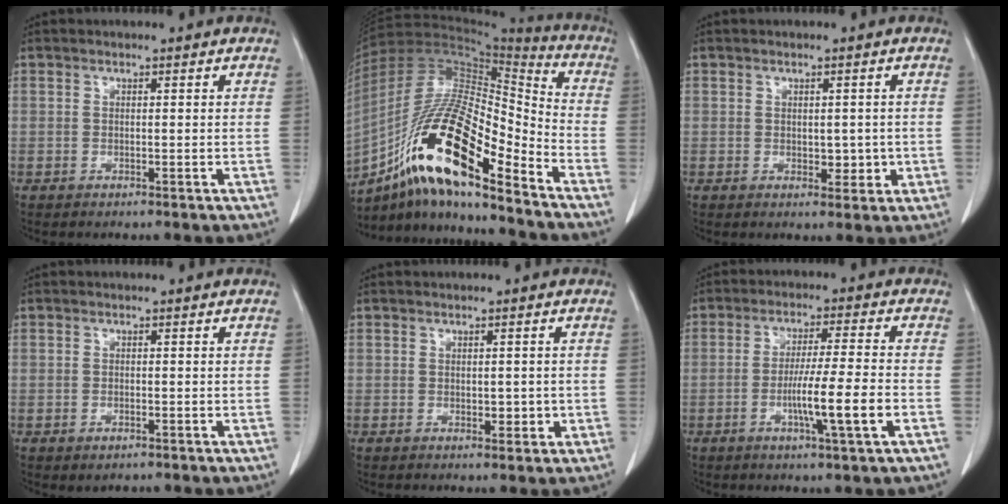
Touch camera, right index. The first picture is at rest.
{"total": 20.3, "force": [-11.5, 4.0, 16.2], "torque": [-0.324, -0.001, -0.204]}
{"total": 2.7, "force": [-0.2, 1.8, 2.1], "torque": [-0.018, -0.001, 0.006]}
{"total": 1.2, "force": [-0.6, 0.6, 0.8], "torque": [-0.016, -0.002, 0.000]}
{"total": 2.0, "force": [-0.2, 1.2, 1.6], "torque": [-0.015, 0.000, 0.004]}
{"total": 8.9, "force": [-2.7, -0.7, 8.5], "torque": [-0.145, -0.010, -0.048]}